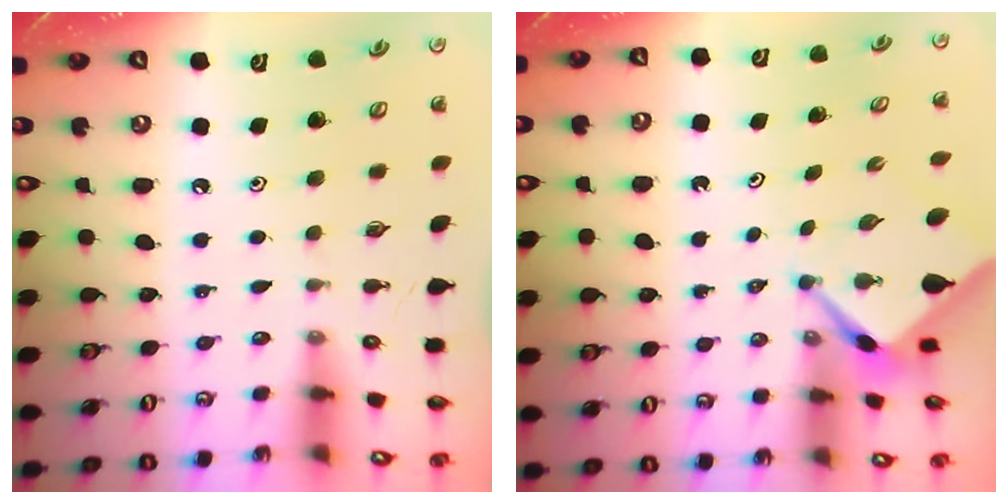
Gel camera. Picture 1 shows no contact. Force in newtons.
{"total": 2.6, "press": 2.6, "slide": 0.3}